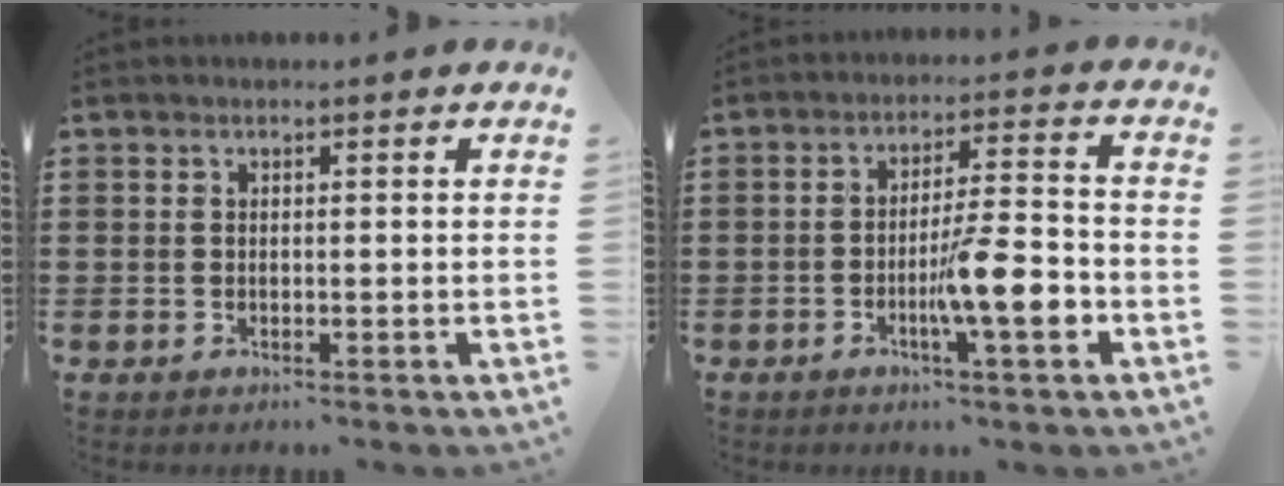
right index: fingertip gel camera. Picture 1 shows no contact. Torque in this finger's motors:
{"motor_torque": [1.88, -0.26, 0.64, 0.18]}